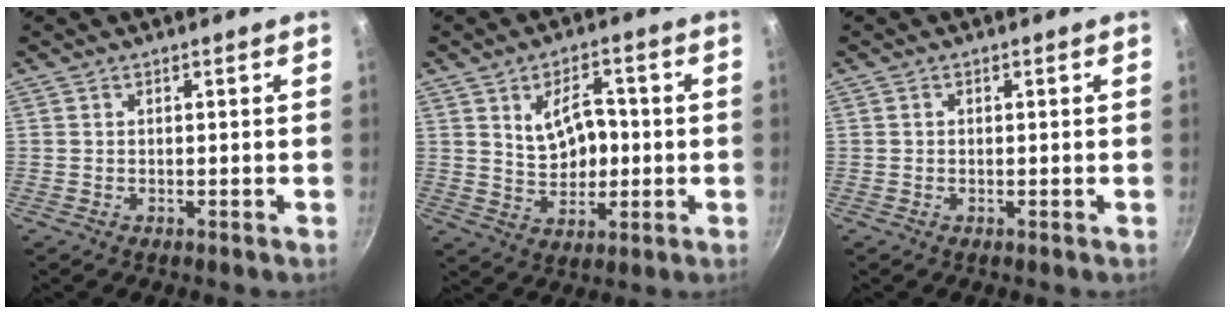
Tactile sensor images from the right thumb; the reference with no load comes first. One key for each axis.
{"total": 8.7, "fx": 1.0, "fy": 5.7, "fz": 6.5, "tx": -0.073, "ty": 0.001, "tz": 0.023}
{"total": 0.0}